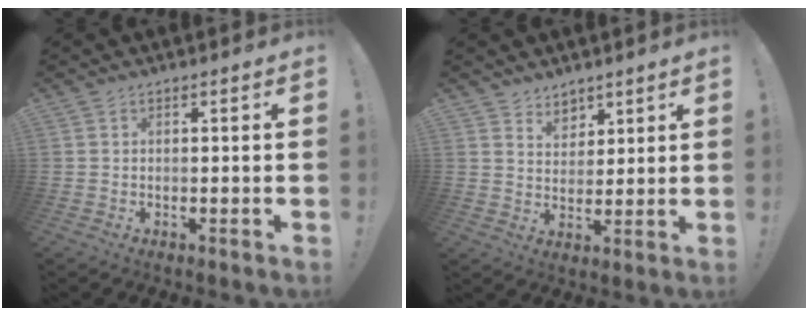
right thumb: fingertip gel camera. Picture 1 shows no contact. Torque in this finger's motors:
{"motor_torque": [0.63, 0.77, -0.04, 0.03, 0.00]}